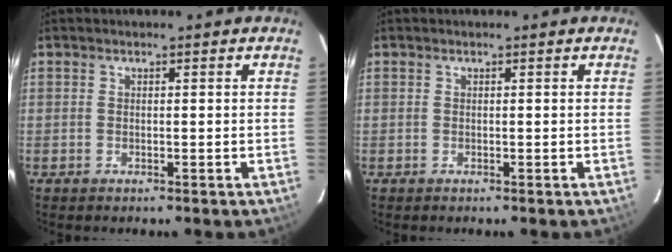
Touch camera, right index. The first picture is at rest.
{"total": 0.0}